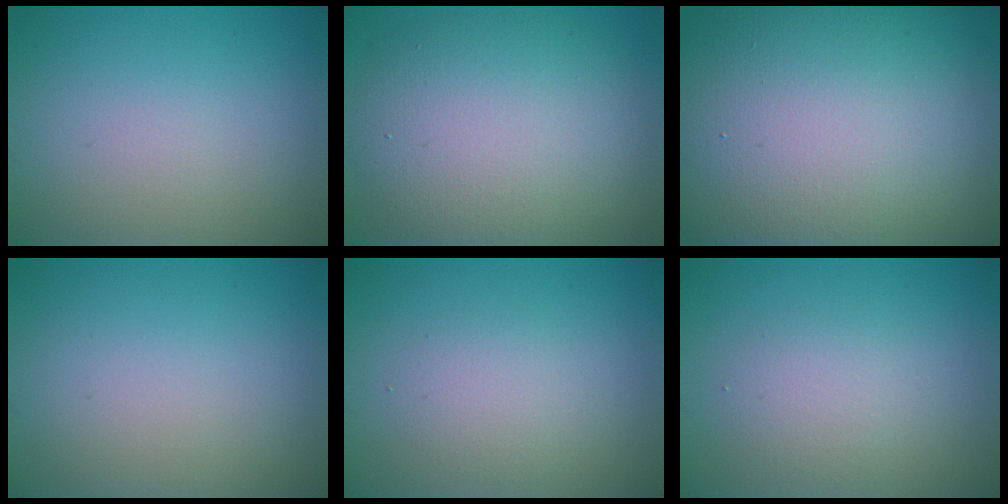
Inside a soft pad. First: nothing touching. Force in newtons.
{"total": 10.5, "press": 10.5, "slide": 0.5}
{"total": 23.3, "press": 23.3, "slide": 1.2}
{"total": 0.0}
{"total": 2.2, "press": 2.2, "slide": 0.0}
{"total": 2.5, "press": 2.5, "slide": 0.2}